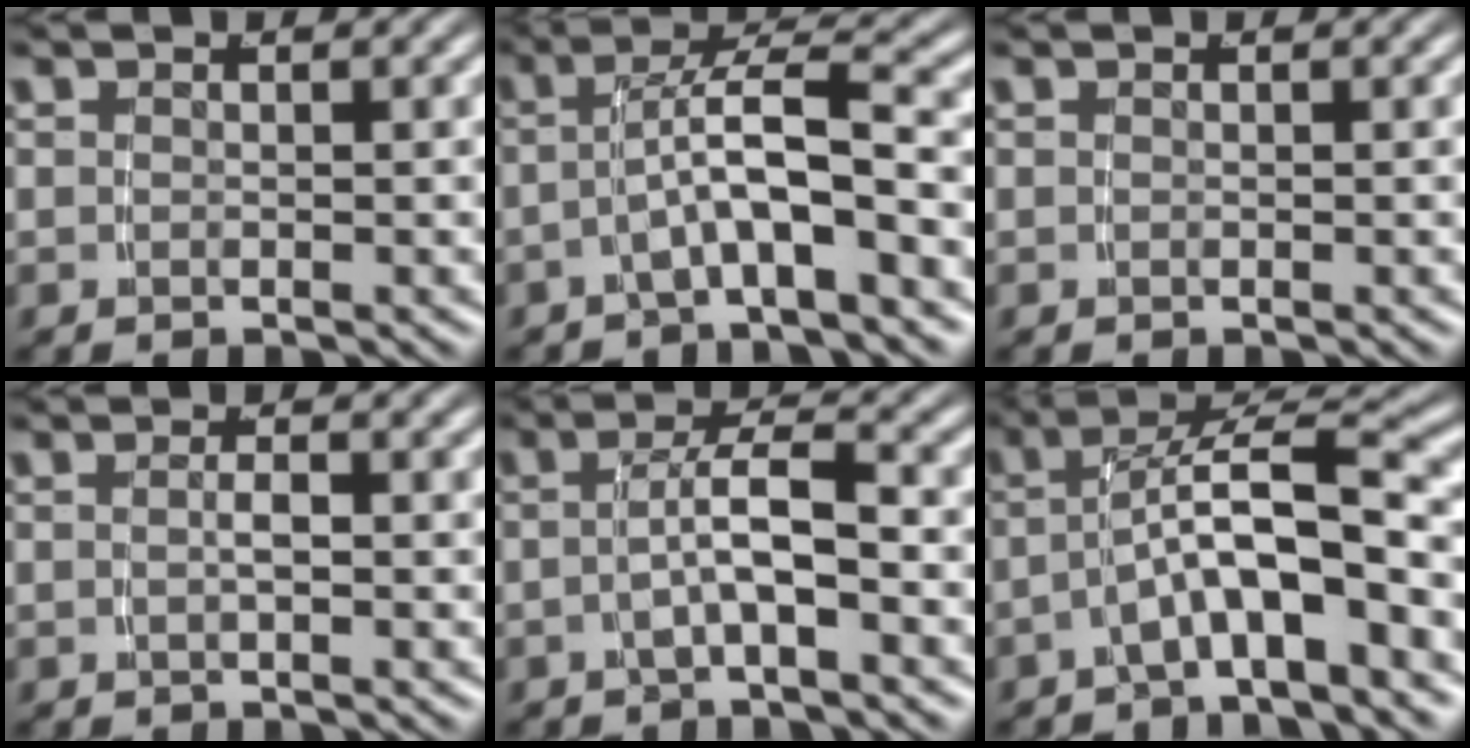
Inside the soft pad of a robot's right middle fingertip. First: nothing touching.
{"total": 4.4, "force": [-2.1, 0.7, 3.8], "torque": [-0.068, 0.003, -0.031]}
{"total": 0.0}
{"total": 1.0, "force": [-0.6, -0.3, 0.8], "torque": [-0.017, -0.004, -0.005]}
{"total": 3.5, "force": [-1.6, 0.3, 3.1], "torque": [-0.048, 0.009, -0.027]}
{"total": 5.4, "force": [-2.7, 1.3, 4.5], "torque": [-0.078, -0.002, -0.035]}